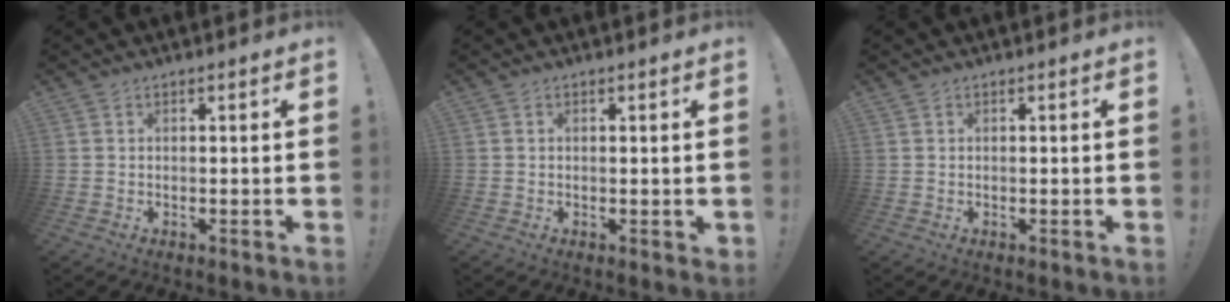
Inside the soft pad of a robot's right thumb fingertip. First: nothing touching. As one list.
[{"total": 0.9, "force": [0.4, 0.7, 0.5], "torque": [-0.004, -0.001, 0.006]}, {"total": 0.0}]